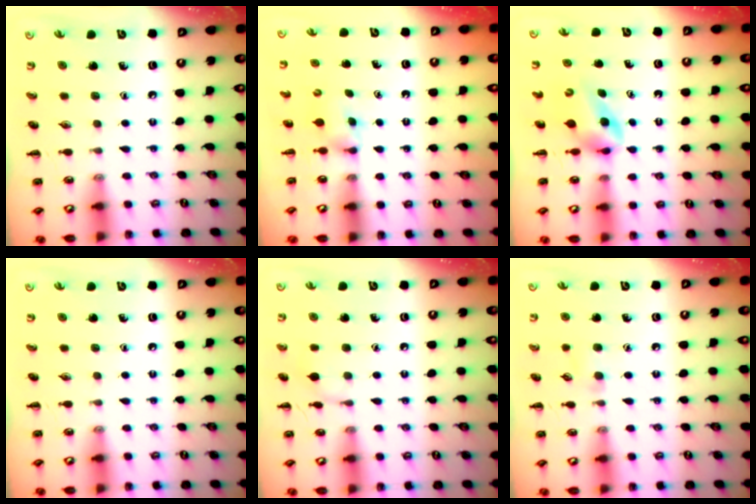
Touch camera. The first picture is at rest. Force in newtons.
{"total": 2.3, "press": 2.1, "slide": 1.0}
{"total": 3.1, "press": 3.0, "slide": 1.0}
{"total": 0.0}
{"total": 6.1, "press": 5.8, "slide": 2.0}
{"total": 5.7, "press": 5.3, "slide": 2.1}